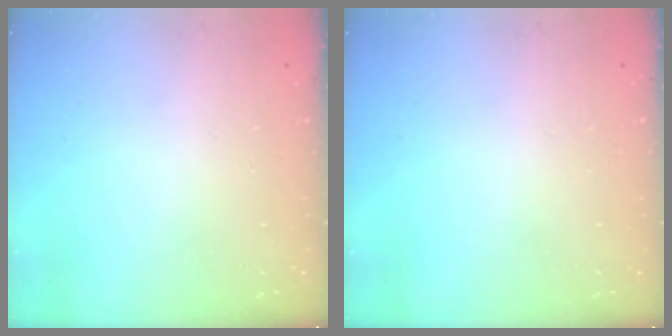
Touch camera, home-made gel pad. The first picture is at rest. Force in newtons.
{"total": 0.0}